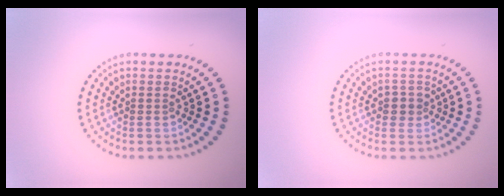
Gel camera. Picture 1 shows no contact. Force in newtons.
{"total": 1.5, "press": 1.4, "slide": 0.6}